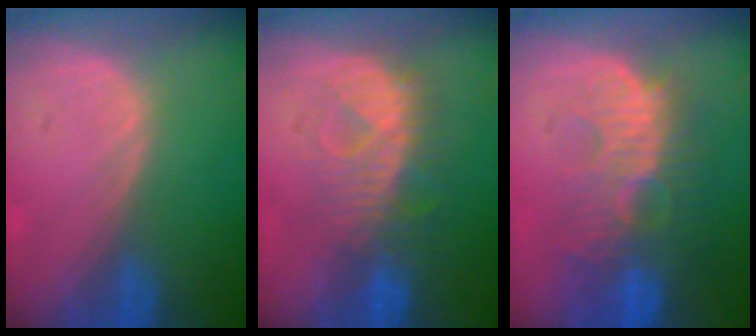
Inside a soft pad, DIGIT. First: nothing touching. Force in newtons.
{"total": 8.1, "press": 7.9, "slide": 2.0}
{"total": 10.8, "press": 9.6, "slide": 4.9}